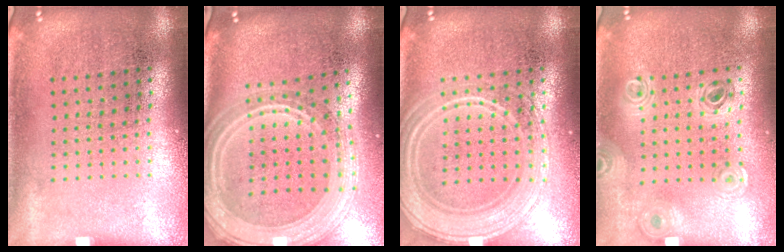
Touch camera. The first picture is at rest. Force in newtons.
{"total": 3.0, "press": 2.5, "slide": 1.7}
{"total": 3.7, "press": 3.7, "slide": 0.6}
{"total": 0.9, "press": 0.9, "slide": 0.2}